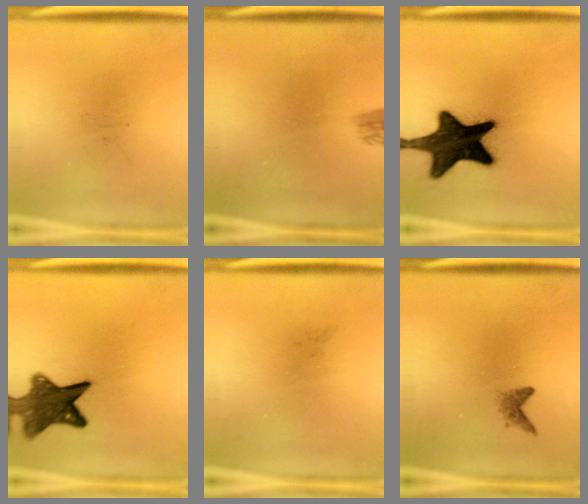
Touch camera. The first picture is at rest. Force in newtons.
{"total": 1.6}
{"total": 17.6}
{"total": 10.5}
{"total": 0.0}
{"total": 1.2}